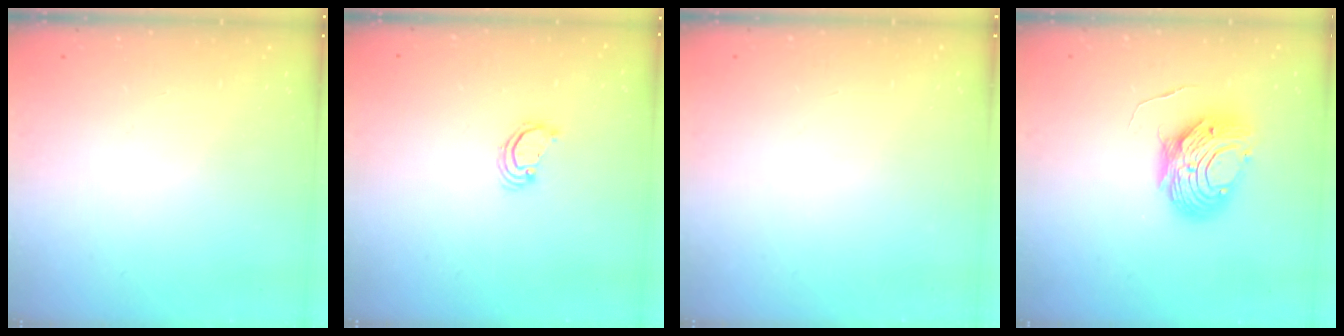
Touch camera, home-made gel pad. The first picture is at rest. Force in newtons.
{"total": 2.2, "press": 2.2, "slide": 0.2}
{"total": 0.0}
{"total": 9.4, "press": 9.4, "slide": 1.0}